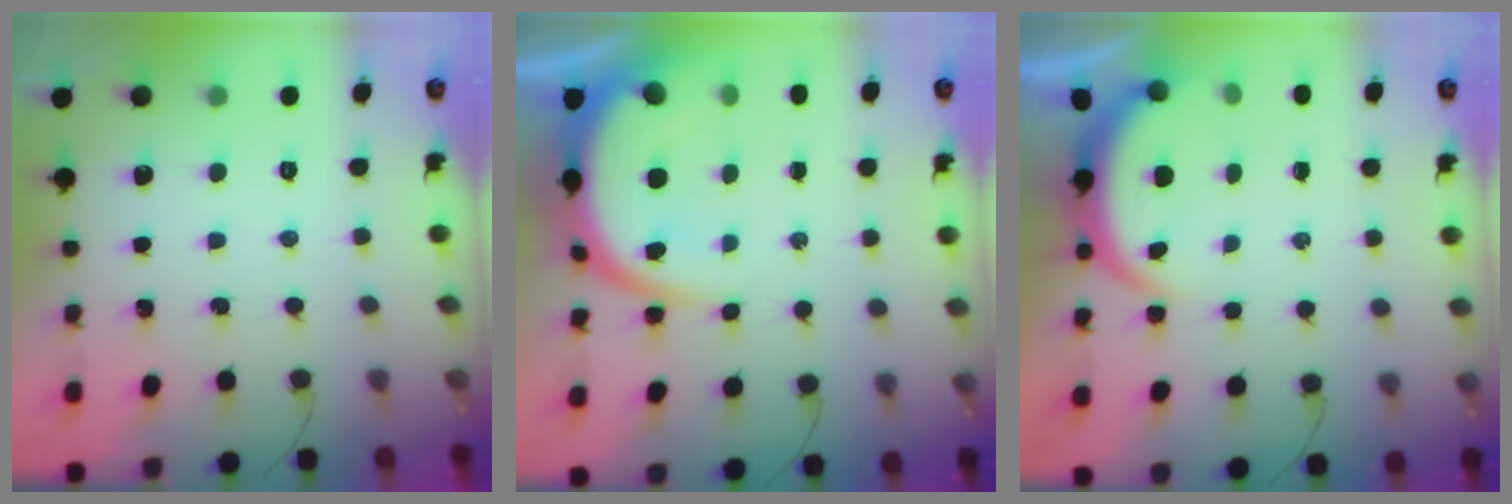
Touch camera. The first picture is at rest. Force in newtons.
{"total": 8.9, "press": 8.9, "slide": 0.7}
{"total": 3.9, "press": 3.9, "slide": 0.2}